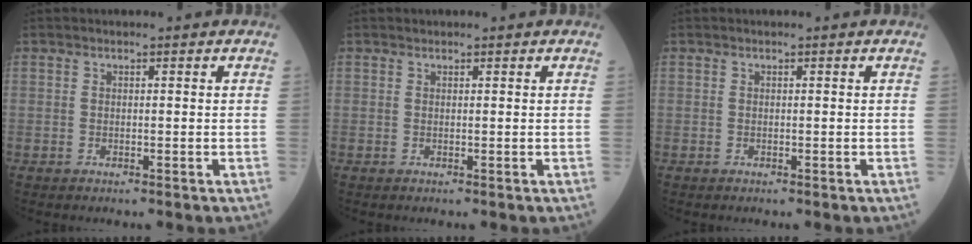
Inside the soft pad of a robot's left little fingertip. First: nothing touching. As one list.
[{"total": 0.0}, {"total": 0.0}]